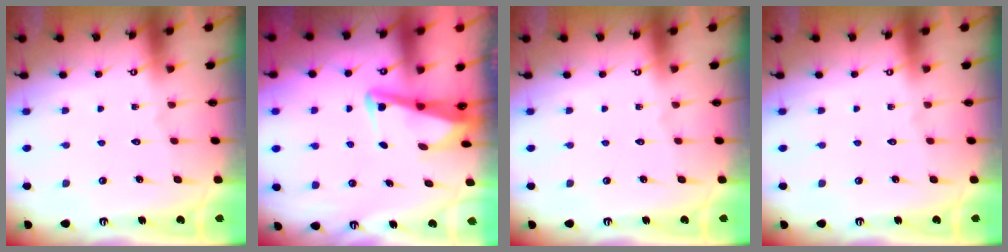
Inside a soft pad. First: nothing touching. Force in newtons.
{"total": 3.4, "press": 3.3, "slide": 0.8}
{"total": 0.0}
{"total": 0.0}